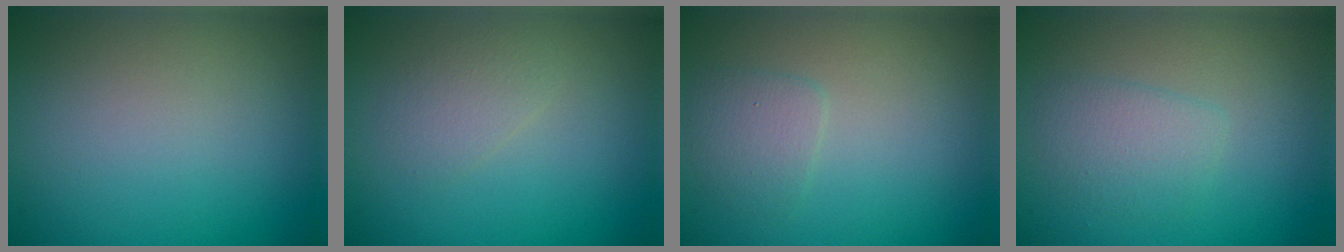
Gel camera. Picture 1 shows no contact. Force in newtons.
{"total": 1.4, "press": 1.4, "slide": 0.1}
{"total": 1.6, "press": 1.6, "slide": 0.1}
{"total": 2.1, "press": 2.1, "slide": 0.1}